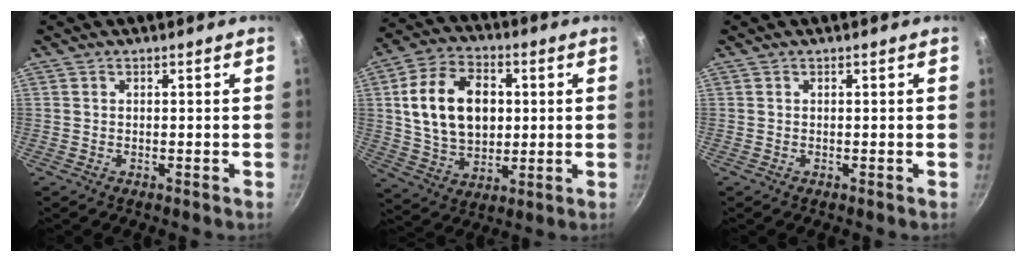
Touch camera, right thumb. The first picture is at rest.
{"total": 17.3, "force": [2.6, 12.1, 12.1], "torque": [-0.192, 0.004, 0.045]}
{"total": 0.0}